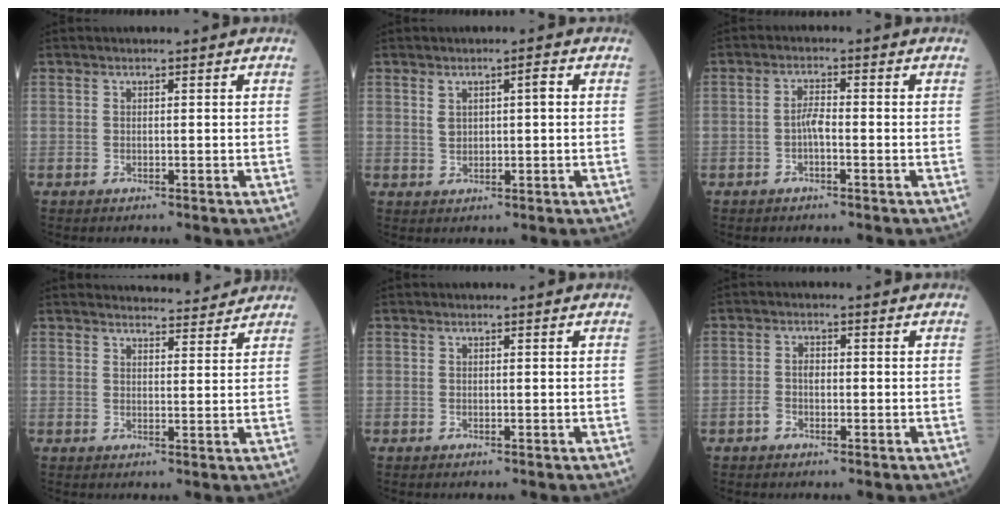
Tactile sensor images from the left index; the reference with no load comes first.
{"total": 3.1, "force": [0.8, 1.2, 2.7], "torque": [-0.052, 0.011, 0.017]}
{"total": 2.4, "force": [-0.9, 0.6, 2.2], "torque": [-0.044, 0.002, -0.018]}
{"total": 8.1, "force": [7.9, 1.2, 1.2], "torque": [-0.007, 0.005, 0.091]}
{"total": 0.0}
{"total": 2.2, "force": [-0.8, 1.3, 1.5], "torque": [-0.034, 0.005, -0.016]}